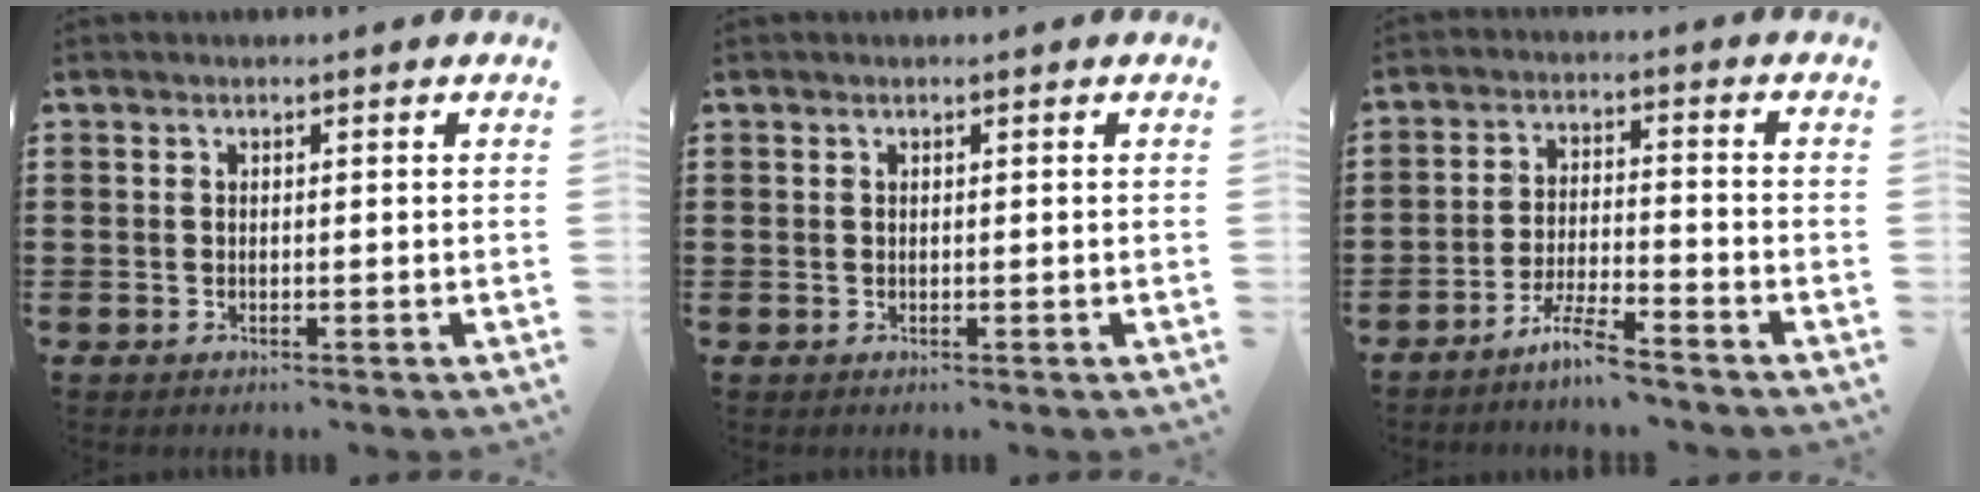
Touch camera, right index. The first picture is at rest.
{"total": 0.0}
{"total": 5.6, "force": [-4.9, 0.0, 2.7], "torque": [-0.068, -0.010, -0.097]}